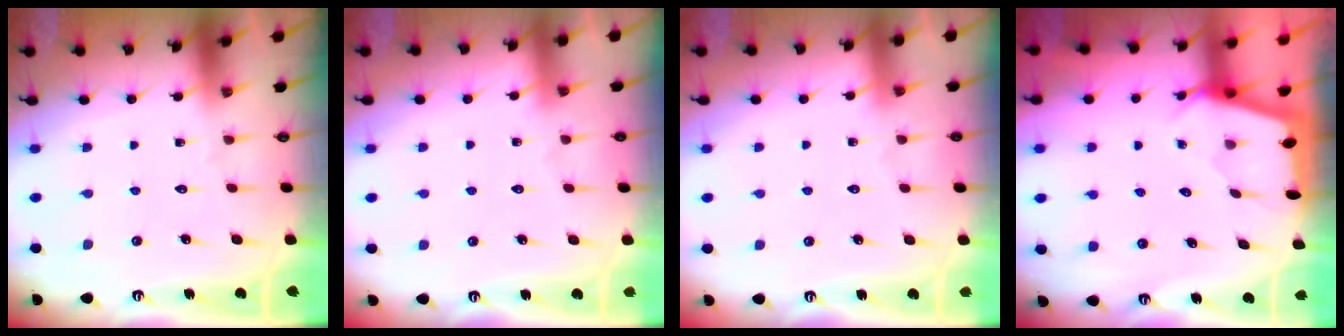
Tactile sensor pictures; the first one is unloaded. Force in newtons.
{"total": 1.6, "press": 1.6, "slide": 0.3}
{"total": 1.6, "press": 1.6, "slide": 0.3}
{"total": 2.3, "press": 2.3, "slide": 0.3}